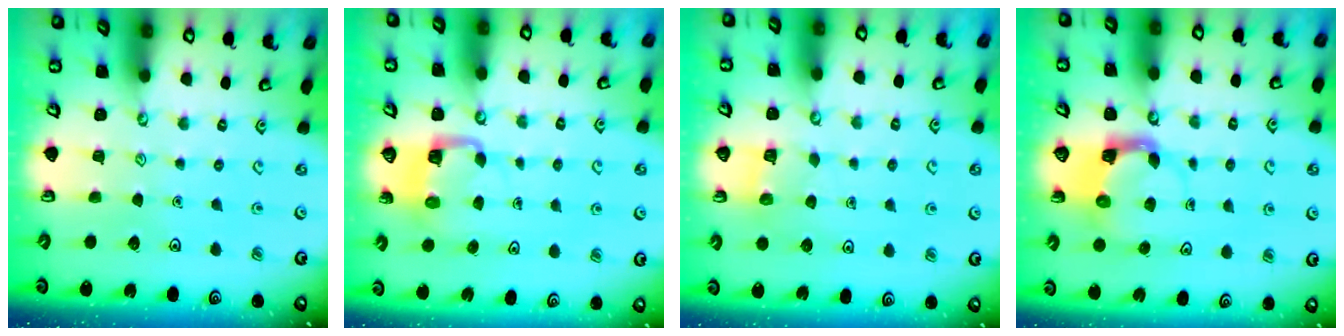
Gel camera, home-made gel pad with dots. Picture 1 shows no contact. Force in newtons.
{"total": 3.8, "press": 3.8, "slide": 0.1}
{"total": 3.8, "press": 3.8, "slide": 0.3}
{"total": 3.8, "press": 3.7, "slide": 0.7}